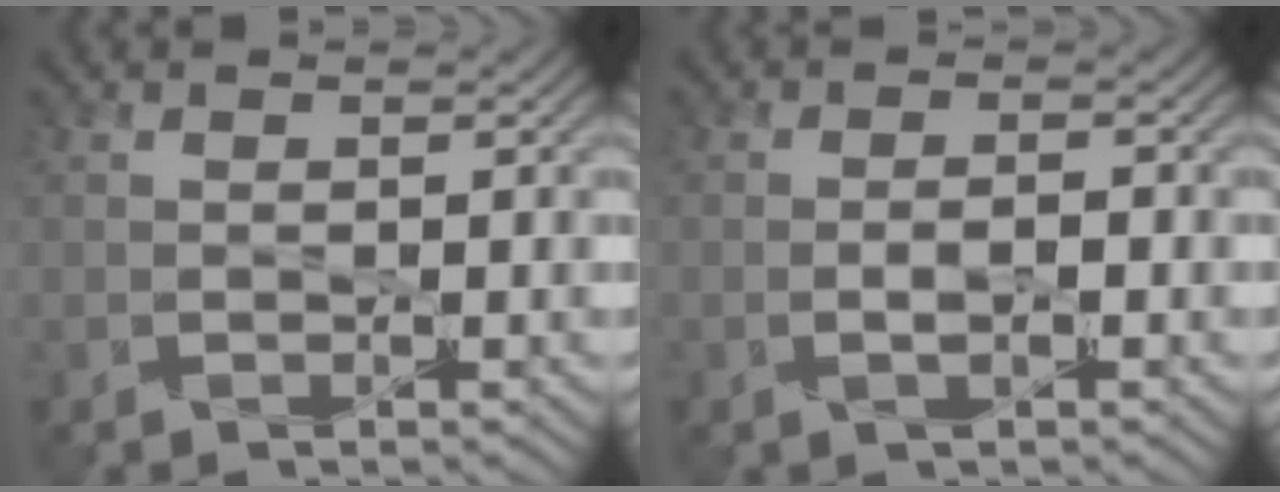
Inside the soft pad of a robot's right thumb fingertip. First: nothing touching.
{"total": 1.9, "force": [-0.9, 0.3, 1.7], "torque": [-0.016, 0.005, -0.014]}